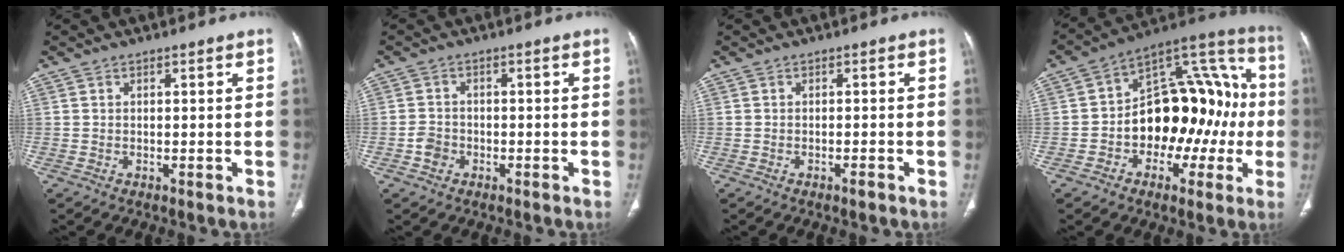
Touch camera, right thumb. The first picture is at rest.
{"total": 2.7, "force": [-1.2, 2.2, 1.0], "torque": [-0.008, 0.014, -0.025]}
{"total": 1.2, "force": [-0.8, 0.2, 0.8], "torque": [-0.019, 0.004, -0.013]}
{"total": 21.7, "force": [-2.5, 14.0, 16.4], "torque": [-0.190, 0.066, -0.036]}